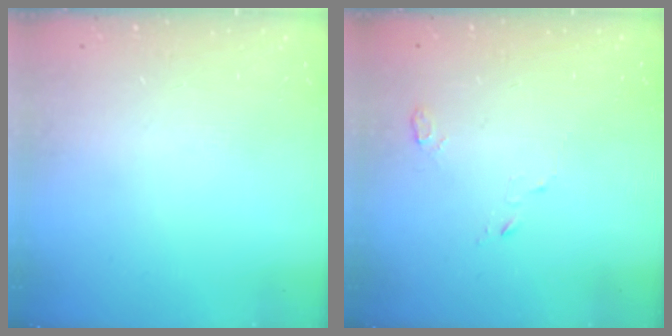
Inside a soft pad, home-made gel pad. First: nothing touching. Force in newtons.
{"total": 2.8, "press": 2.8, "slide": 0.3}